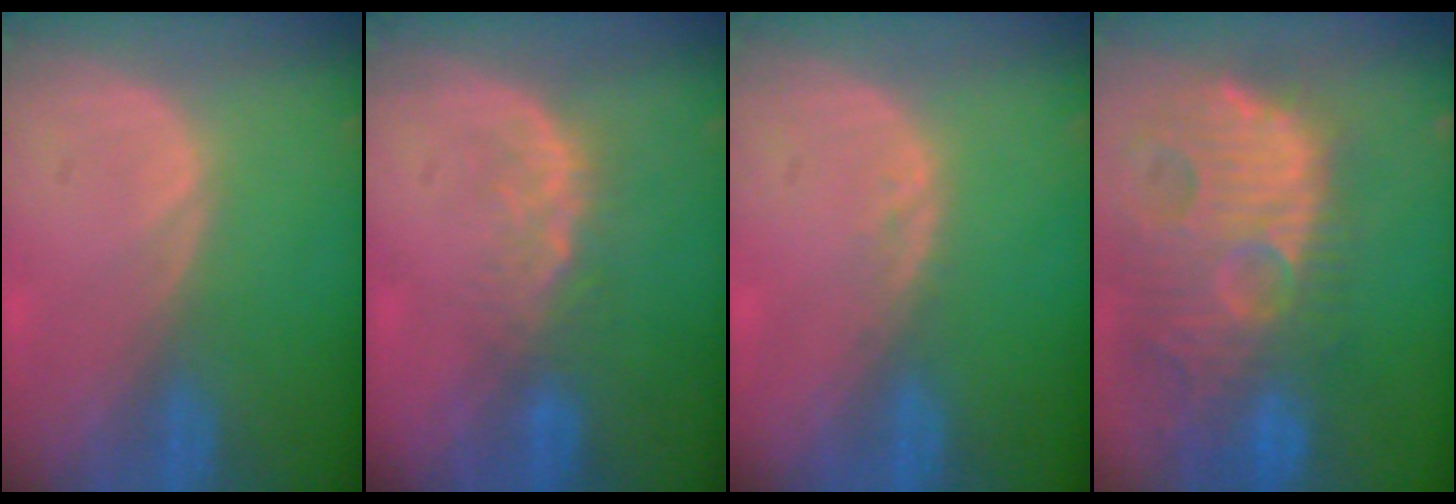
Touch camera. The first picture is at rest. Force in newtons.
{"total": 4.1, "press": 3.5, "slide": 2.1}
{"total": 1.0, "press": 1.0, "slide": 0.2}
{"total": 14.6, "press": 12.6, "slide": 7.3}